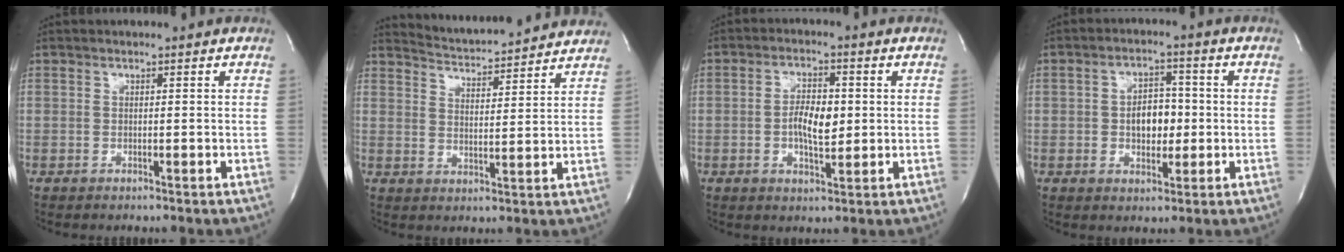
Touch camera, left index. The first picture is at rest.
{"total": 11.3, "force": [11.2, 0.6, 1.9], "torque": [-0.040, 0.009, 0.154]}
{"total": 5.7, "force": [-0.3, 2.4, 5.2], "torque": [-0.098, 0.002, -0.005]}
{"total": 5.6, "force": [-0.5, 3.5, 4.4], "torque": [-0.070, 0.010, -0.006]}